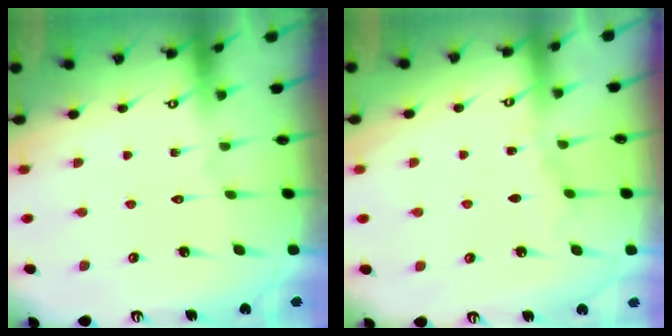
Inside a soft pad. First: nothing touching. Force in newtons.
{"total": 3.7, "press": 3.6, "slide": 0.5}